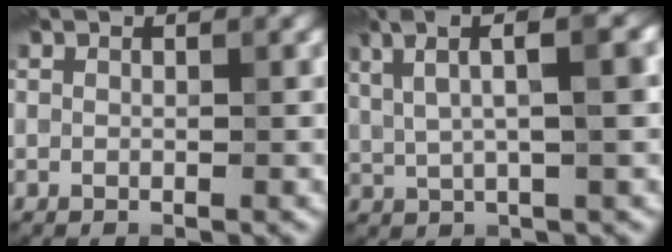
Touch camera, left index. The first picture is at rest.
{"total": 7.8, "force": [3.3, 2.2, 6.7], "torque": [-0.118, 0.028, 0.048]}